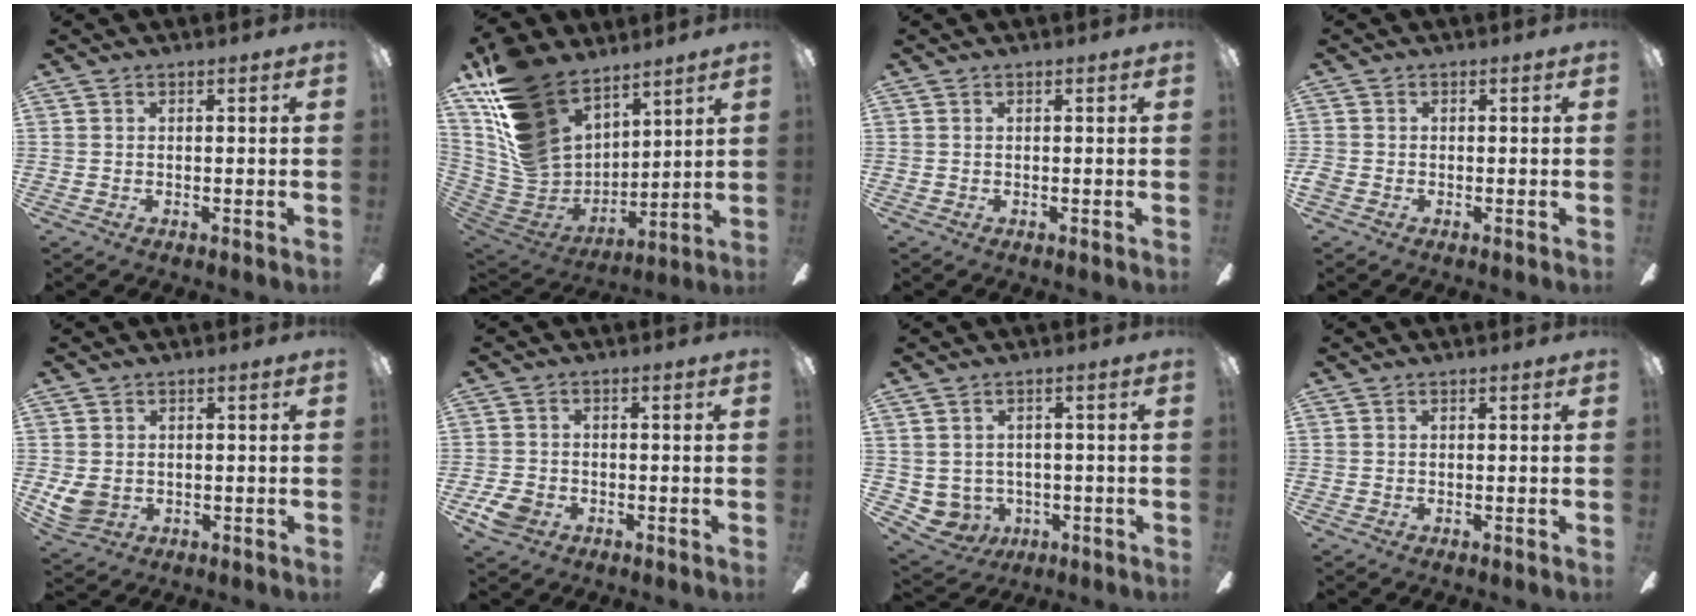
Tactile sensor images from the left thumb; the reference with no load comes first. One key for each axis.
{"total": 21.2, "fx": 12.8, "fy": 13.2, "fz": 10.5, "tx": -0.237, "ty": -0.075, "tz": 0.244}
{"total": 0.0}
{"total": 1.7, "fx": -0.7, "fy": 1.4, "fz": 0.6, "tx": -0.007, "ty": 0.006, "tz": -0.013}
{"total": 5.3, "fx": 0.0, "fy": 4.7, "fz": 2.5, "tx": -0.058, "ty": 0.000, "tz": 0.002}
{"total": 5.2, "fx": -2.5, "fy": 3.8, "fz": 2.5, "tx": -0.063, "ty": 0.010, "tz": -0.048}
{"total": 4.9, "fx": 0.1, "fy": 4.9, "fz": 0.4, "tx": -0.047, "ty": -0.008, "tz": 0.006}
{"total": 0.0}